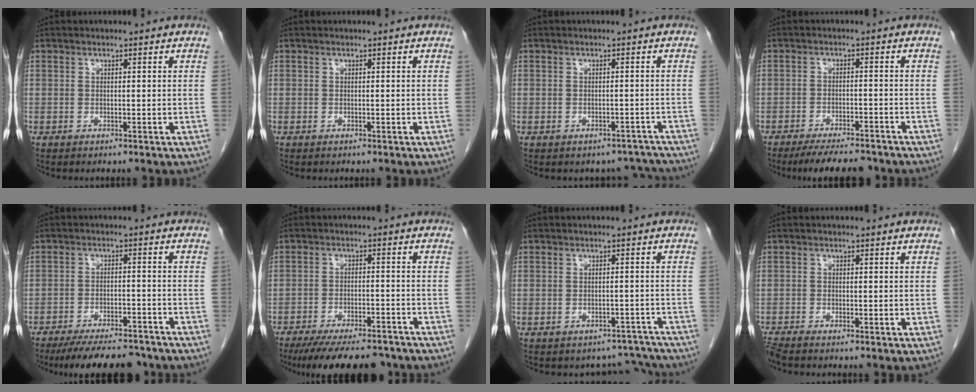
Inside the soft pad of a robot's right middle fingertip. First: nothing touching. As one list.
[{"total": 0.0}, {"total": 4.6, "force": [-4.0, 2.1, -0.3], "torque": [0.015, 0.019, -0.040]}, {"total": 9.1, "force": [-8.1, 1.8, 3.8], "torque": [-0.056, -0.010, -0.118]}, {"total": 13.1, "force": [-11.6, 2.8, 5.5], "torque": [-0.085, -0.007, -0.161]}, {"total": 15.1, "force": [-12.9, 3.5, 7.0], "torque": [-0.119, -0.016, -0.182]}, {"total": 5.6, "force": [-5.2, 2.0, -1.0], "torque": [0.025, 0.027, -0.052]}, {"total": 1.6, "force": [-1.5, -0.2, 0.5], "torque": [-0.016, -0.005, -0.032]}]